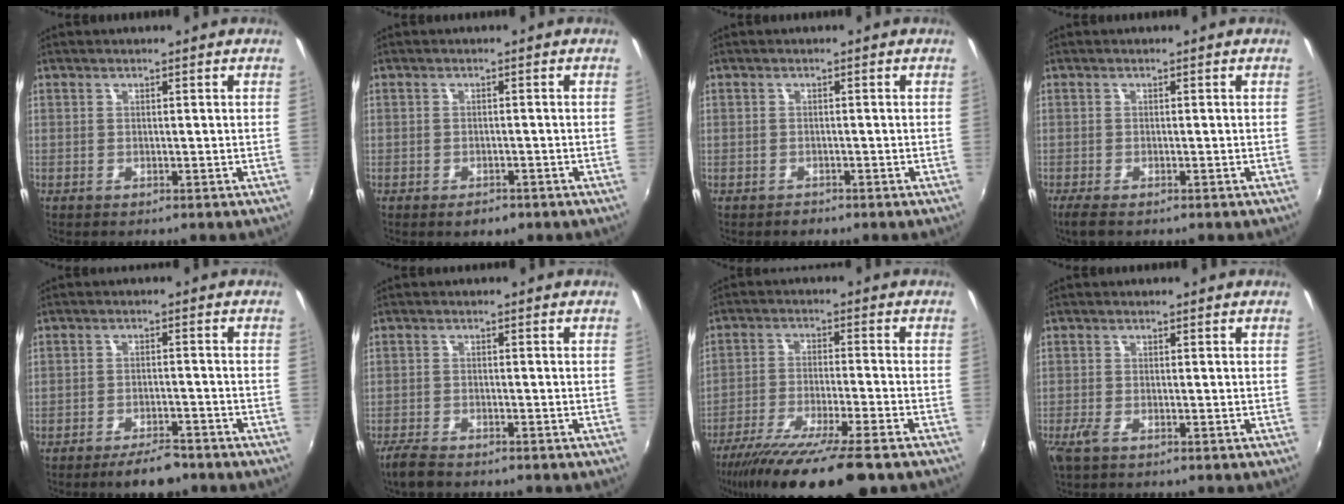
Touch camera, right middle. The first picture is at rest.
{"total": 2.4, "force": [-1.5, 1.6, 1.0], "torque": [-0.019, -0.002, -0.022]}
{"total": 1.4, "force": [-0.9, 1.1, -0.1], "torque": [-0.001, 0.005, -0.013]}
{"total": 2.8, "force": [-2.0, 0.6, 1.8], "torque": [-0.040, -0.011, -0.036]}
{"total": 5.7, "force": [-4.7, 1.7, 2.7], "torque": [-0.062, -0.001, -0.073]}
{"total": 4.2, "force": [-3.6, 1.0, 1.9], "torque": [-0.058, -0.012, -0.071]}
{"total": 16.4, "force": [-12.6, 1.0, 10.5], "torque": [-0.204, -0.044, -0.211]}
{"total": 2.3, "force": [-1.5, 0.7, 1.6], "torque": [-0.036, -0.009, -0.028]}